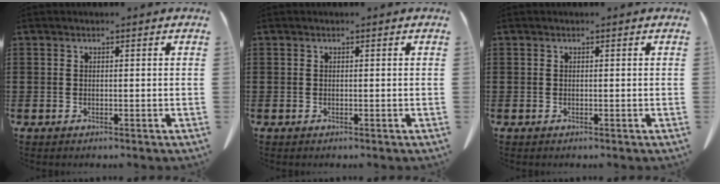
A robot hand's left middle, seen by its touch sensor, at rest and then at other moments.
{"total": 0.0}
{"total": 0.0}